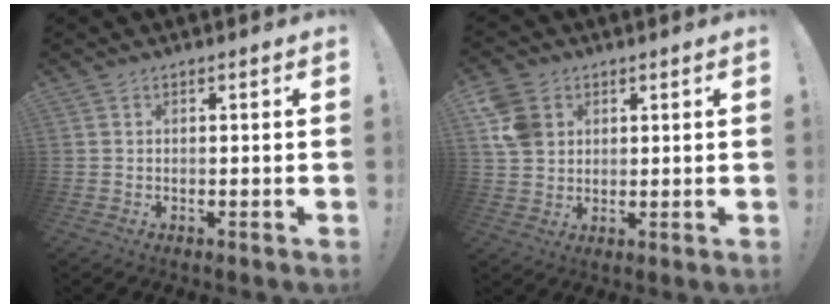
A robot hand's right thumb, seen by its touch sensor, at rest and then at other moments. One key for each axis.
{"total": 8.6, "fx": 3.1, "fy": 7.0, "fz": 3.9, "tx": -0.076, "ty": -0.004, "tz": 0.064}